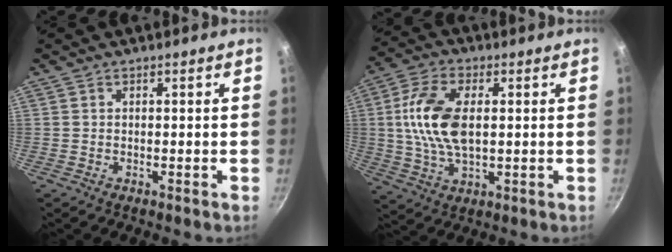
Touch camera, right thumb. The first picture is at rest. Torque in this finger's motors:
{"motor_torque": [1.60, 1.68, 1.59, -0.22, 0.16]}